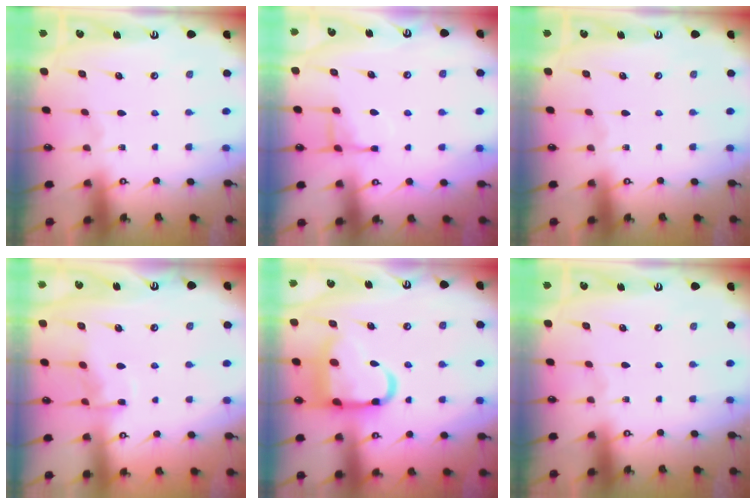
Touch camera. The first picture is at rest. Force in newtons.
{"total": 7.7, "press": 7.7, "slide": 0.4}
{"total": 0.0}
{"total": 7.2, "press": 7.2, "slide": 0.8}
{"total": 14.8, "press": 14.7, "slide": 1.7}
{"total": 0.0}